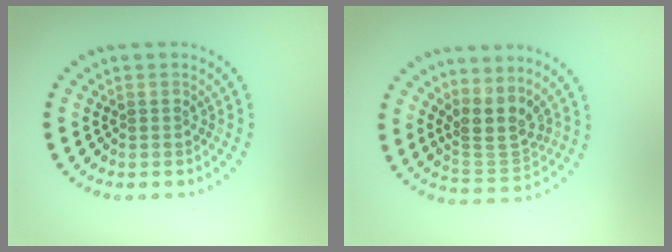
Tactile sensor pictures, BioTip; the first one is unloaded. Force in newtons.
{"total": 3.5, "press": 2.7, "slide": 2.2}